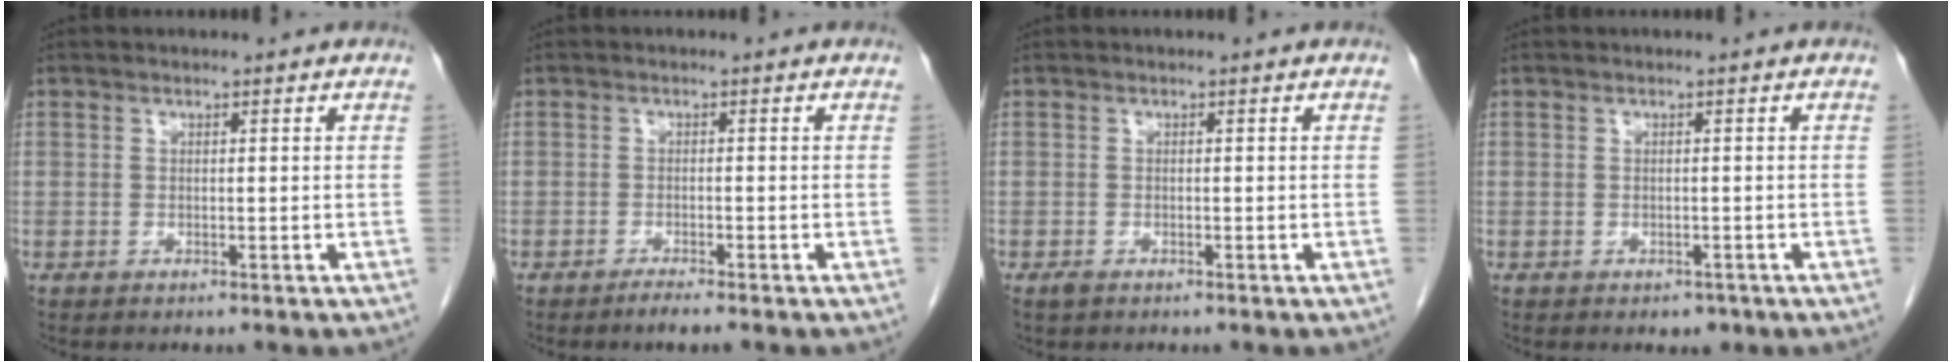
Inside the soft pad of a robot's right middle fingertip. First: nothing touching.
{"total": 1.6, "force": [-1.3, -0.2, 0.9], "torque": [-0.022, -0.003, -0.024]}
{"total": 0.8, "force": [-0.5, 0.4, 0.4], "torque": [-0.012, -0.001, -0.007]}
{"total": 1.4, "force": [-0.8, 0.9, 0.6], "torque": [-0.007, 0.001, -0.005]}